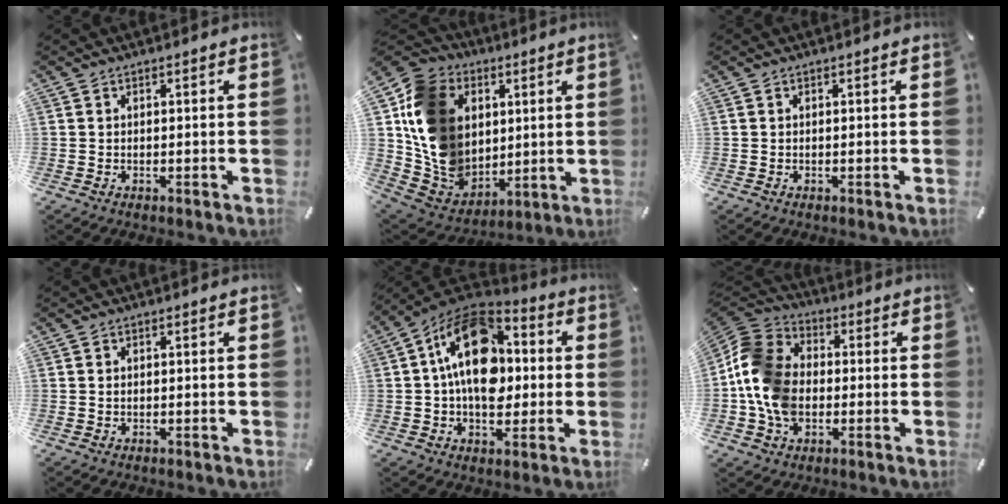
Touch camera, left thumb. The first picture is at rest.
{"total": 17.0, "force": [3.0, 15.3, 6.7], "torque": [-0.131, -0.011, 0.070]}
{"total": 0.0}
{"total": 0.6, "force": [0.0, 0.3, 0.4], "torque": [-0.010, 0.000, -0.001]}
{"total": 20.4, "force": [1.2, 13.5, 15.3], "torque": [-0.260, 0.004, 0.018]}
{"total": 14.3, "force": [-2.8, 11.2, 8.6], "torque": [-0.209, 0.028, -0.054]}